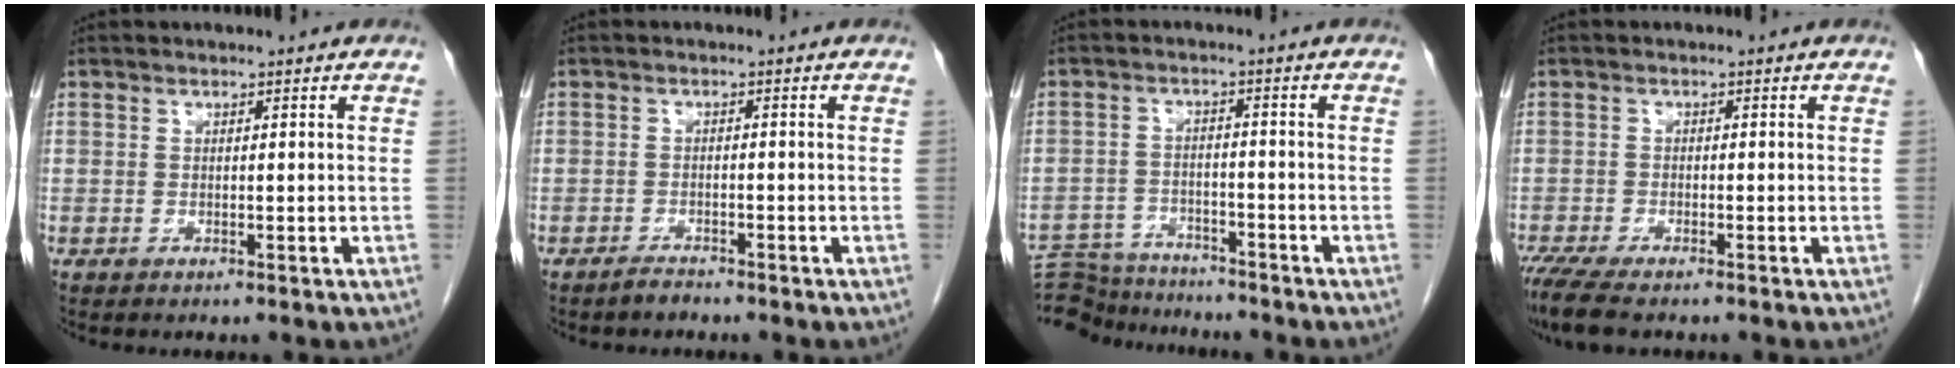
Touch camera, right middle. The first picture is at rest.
{"total": 1.5, "force": [-1.4, 0.3, 0.3], "torque": [-0.011, -0.002, -0.024]}
{"total": 10.3, "force": [-10.0, 2.3, 1.2], "torque": [-0.024, 0.010, -0.158]}
{"total": 6.1, "force": [-4.8, 1.0, 3.6], "torque": [-0.066, -0.016, -0.082]}